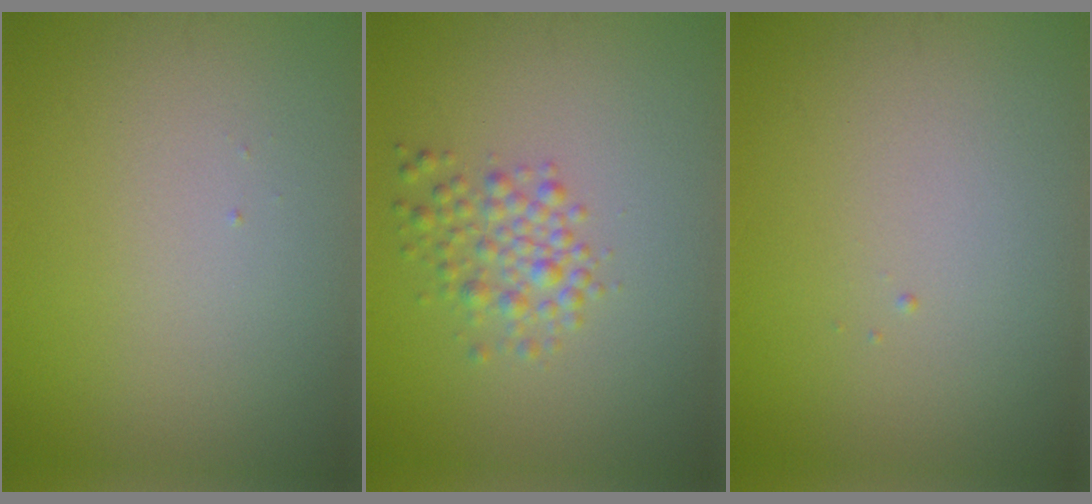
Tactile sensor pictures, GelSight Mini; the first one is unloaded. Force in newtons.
{"total": 2.6, "press": 2.6, "slide": 0.1}
{"total": 0.0}